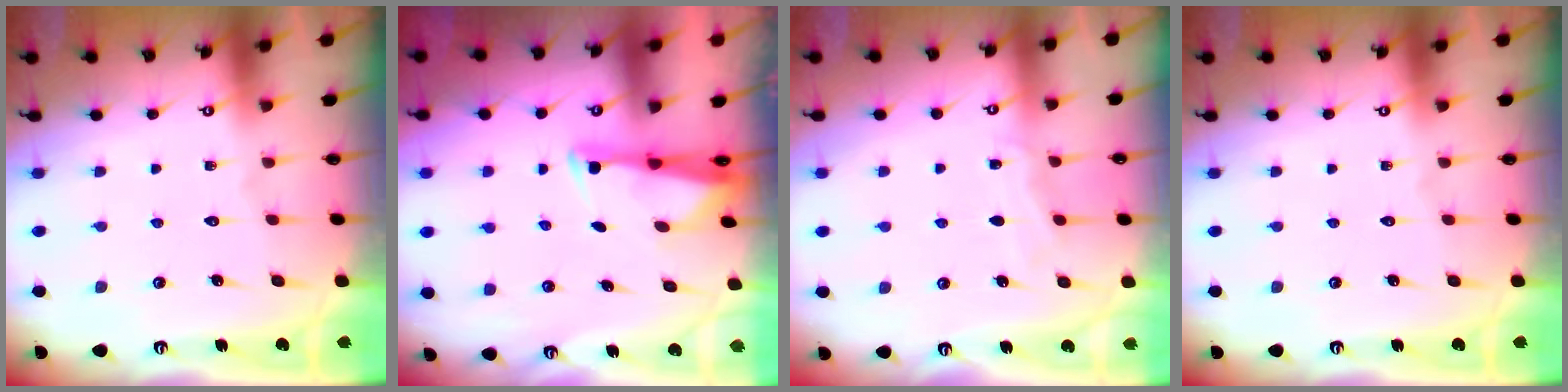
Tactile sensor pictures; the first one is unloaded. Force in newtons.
{"total": 3.1, "press": 3.0, "slide": 0.7}
{"total": 4.0, "press": 3.9, "slide": 0.5}
{"total": 0.0}